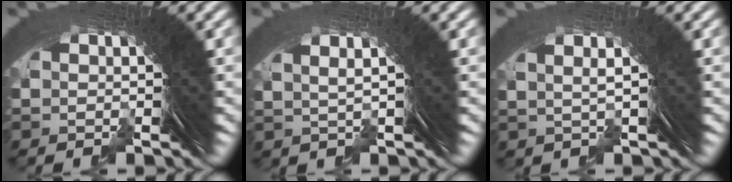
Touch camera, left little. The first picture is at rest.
{"total": 3.2, "force": [1.7, 0.1, 2.7], "torque": [-0.033, 0.011, 0.028]}
{"total": 3.4, "force": [1.7, 0.0, 2.9], "torque": [-0.030, 0.014, 0.024]}